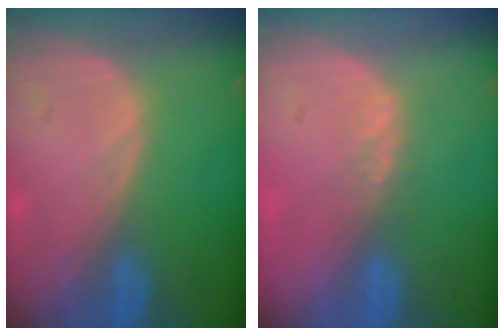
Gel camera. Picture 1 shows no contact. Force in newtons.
{"total": 1.7, "press": 1.4, "slide": 0.9}